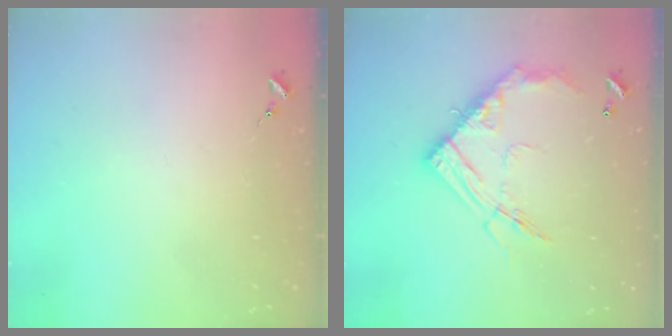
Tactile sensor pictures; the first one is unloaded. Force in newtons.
{"total": 17.2, "press": 17.1, "slide": 1.4}